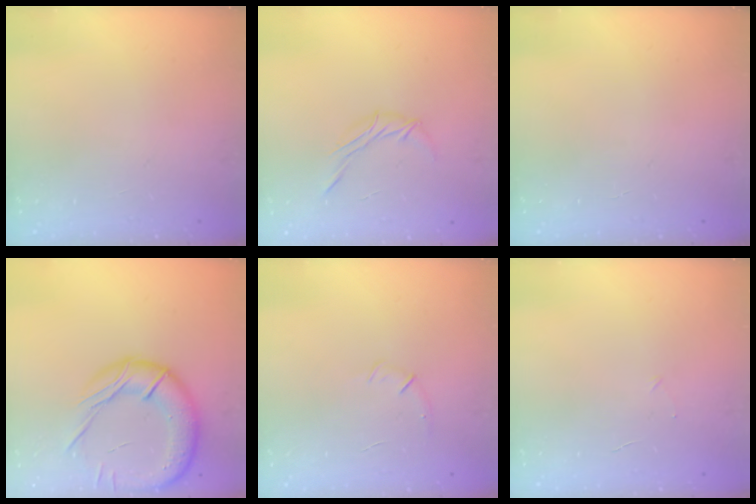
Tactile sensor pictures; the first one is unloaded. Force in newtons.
{"total": 5.5, "press": 5.4, "slide": 1.2}
{"total": 0.0}
{"total": 21.4, "press": 21.2, "slide": 3.3}
{"total": 5.6, "press": 5.4, "slide": 1.6}
{"total": 2.4, "press": 2.3, "slide": 0.8}